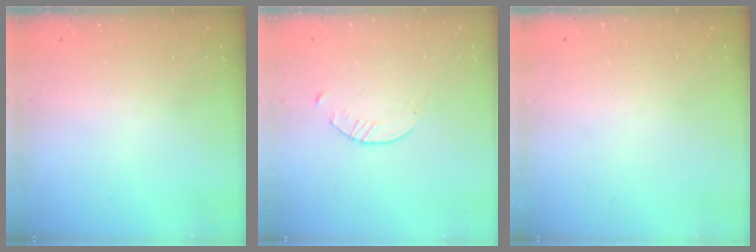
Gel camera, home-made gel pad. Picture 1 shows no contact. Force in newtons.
{"total": 2.0, "press": 2.0, "slide": 0.3}
{"total": 0.0}